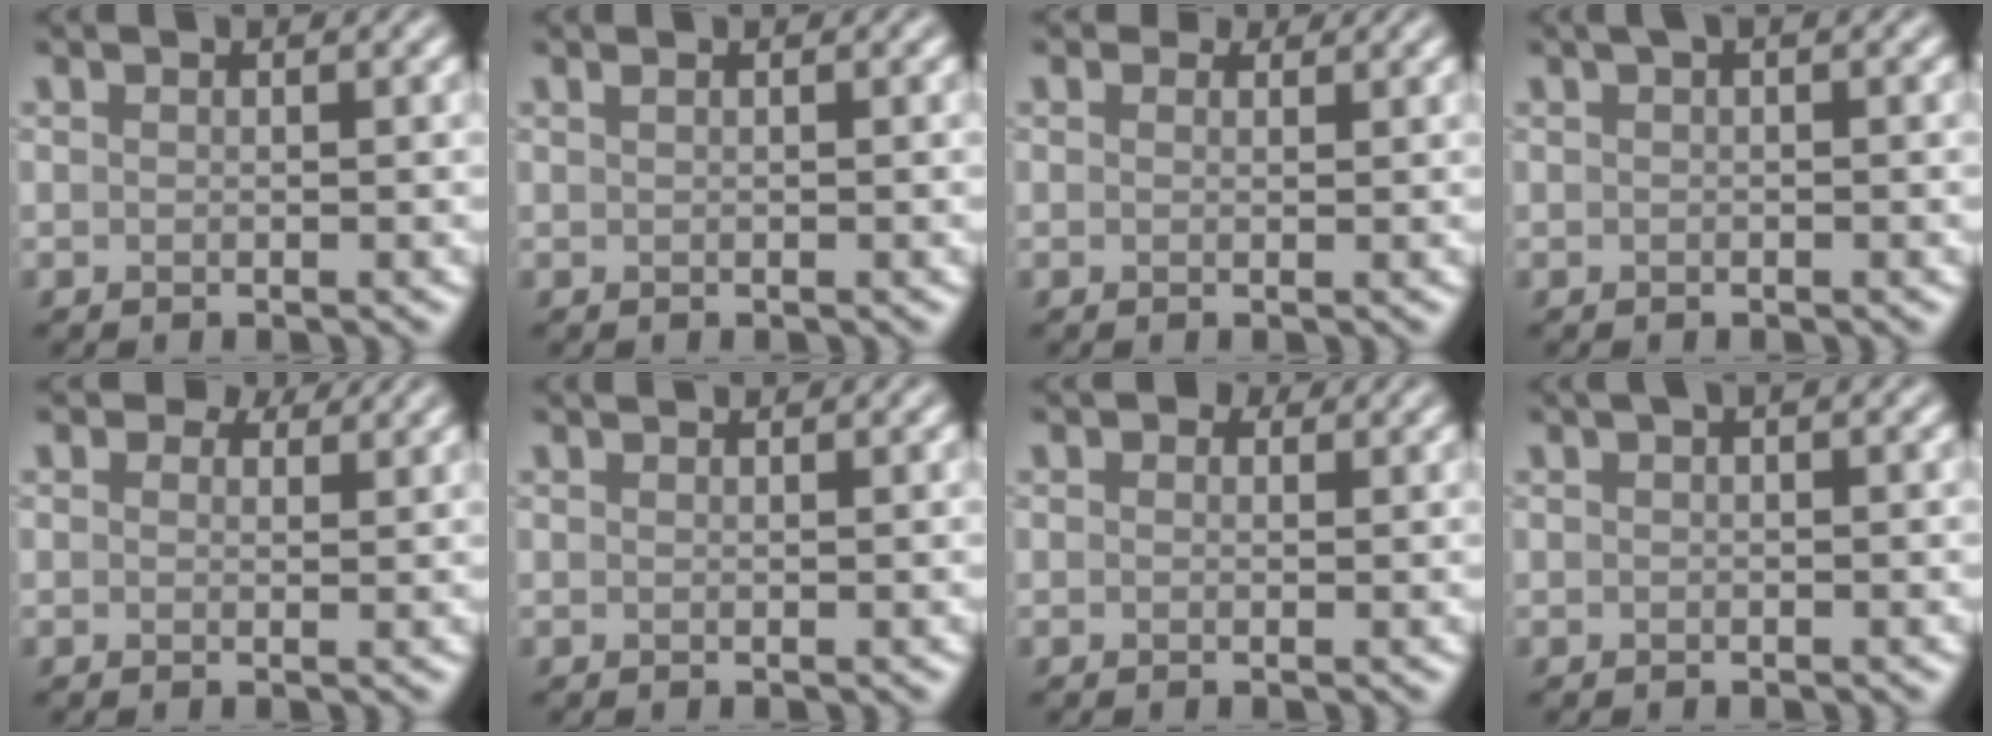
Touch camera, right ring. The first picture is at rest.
{"total": 0.5, "force": [0.3, 0.2, 0.4], "torque": [-0.006, 0.003, 0.003]}
{"total": 1.1, "force": [0.8, 0.6, 0.4], "torque": [-0.007, -0.005, 0.004]}
{"total": 1.0, "force": [0.4, 0.2, 0.9], "torque": [-0.015, 0.005, 0.006]}
{"total": 2.6, "force": [1.9, 1.3, 1.1], "torque": [-0.021, -0.002, 0.018]}
{"total": 0.7, "force": [0.7, 0.0, 0.1], "torque": [-0.004, -0.003, 0.008]}
{"total": 0.9, "force": [0.5, 0.7, 0.4], "torque": [-0.004, -0.004, 0.000]}
{"total": 0.8, "force": [0.3, 0.2, 0.8], "torque": [-0.013, 0.004, 0.005]}